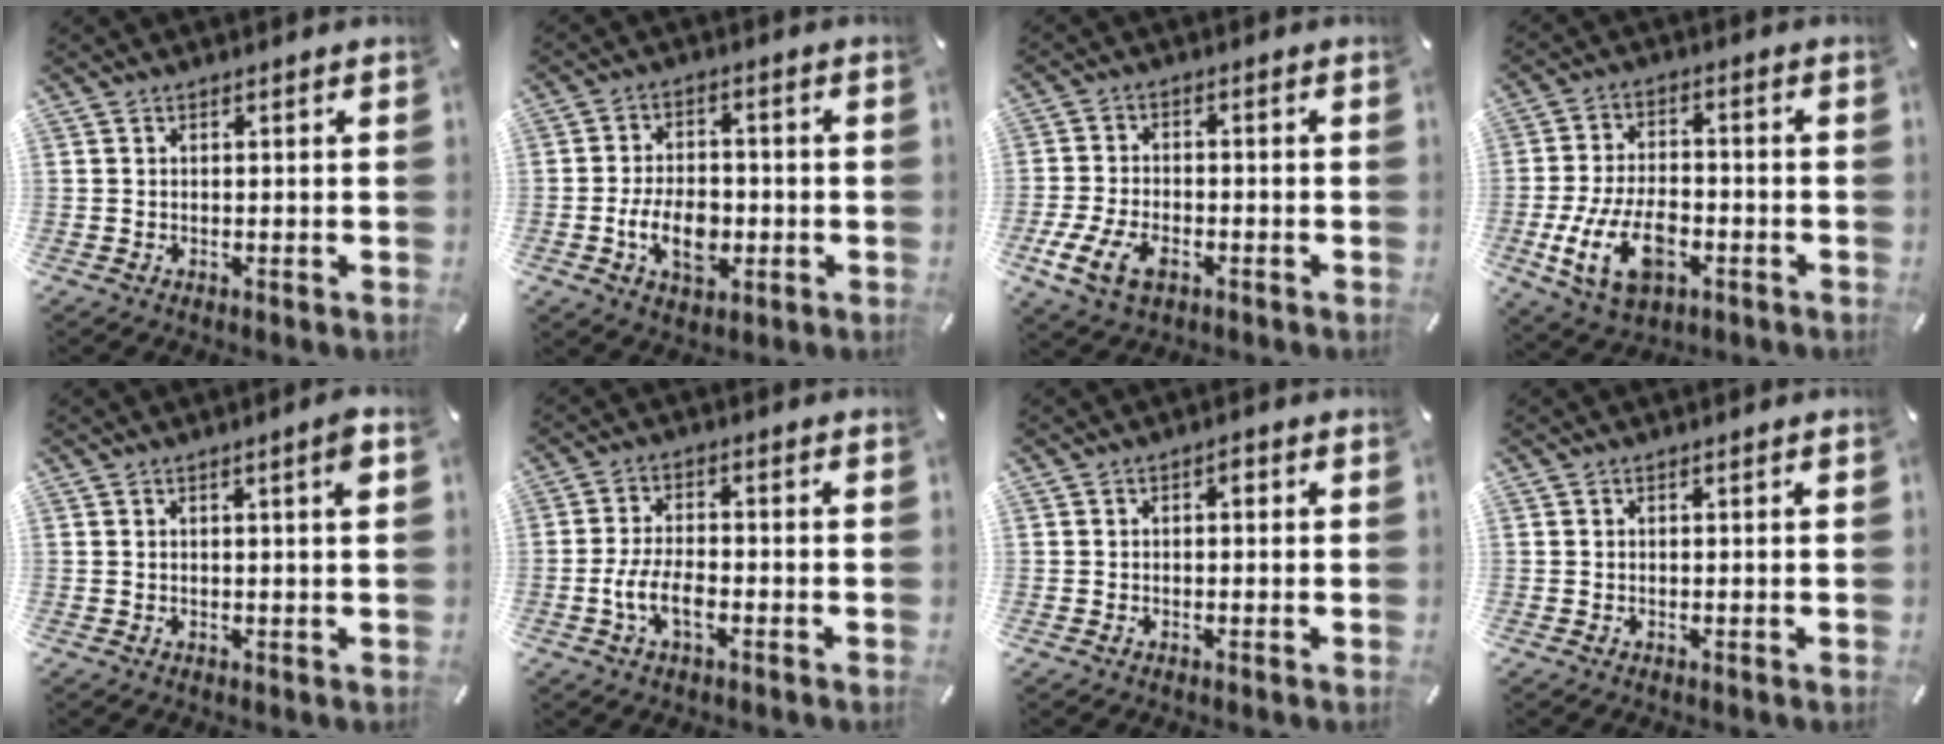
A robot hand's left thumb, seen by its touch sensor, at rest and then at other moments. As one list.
[{"total": 9.7, "force": [-2.5, 6.4, 6.9], "torque": [-0.136, 0.009, -0.043]}, {"total": 8.7, "force": [-3.7, 5.2, 5.9], "torque": [-0.137, 0.005, -0.068]}, {"total": 13.6, "force": [-4.7, 8.2, 9.8], "torque": [-0.199, 0.007, -0.082]}, {"total": 3.4, "force": [1.1, 0.3, 3.2], "torque": [-0.047, -0.006, 0.013]}, {"total": 6.8, "force": [-2.4, 3.1, 5.5], "torque": [-0.115, 0.003, -0.044]}, {"total": 1.6, "force": [-0.1, 0.8, 1.3], "torque": [-0.021, 0.004, -0.007]}, {"total": 0.0}]